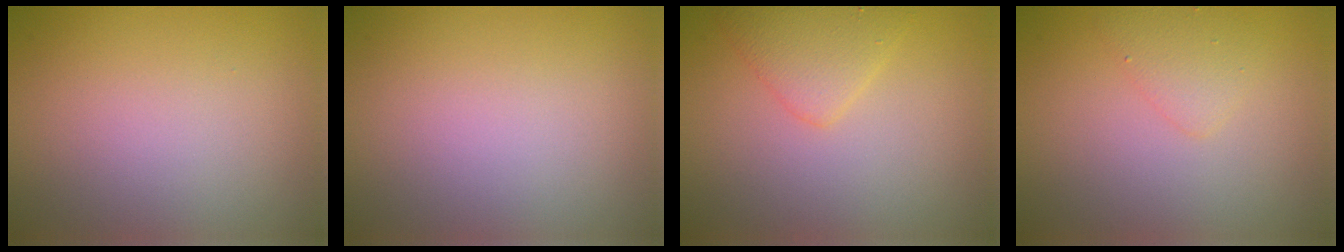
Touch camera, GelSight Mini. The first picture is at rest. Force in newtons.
{"total": 0.0}
{"total": 2.7, "press": 2.7, "slide": 0.2}
{"total": 1.7, "press": 1.6, "slide": 0.1}